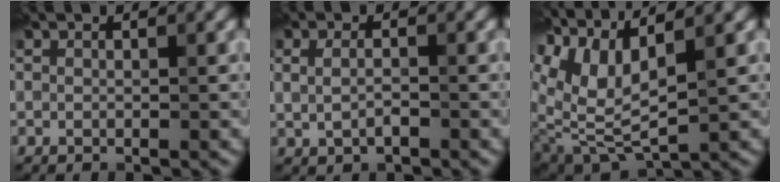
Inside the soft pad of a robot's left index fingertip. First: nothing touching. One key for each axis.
{"total": 1.8, "fx": -0.1, "fy": 0.9, "fz": 1.5, "tx": -0.039, "ty": 0.004, "tz": 0.001}
{"total": 6.6, "fx": 4.0, "fy": 2.2, "fz": 4.8, "tx": -0.119, "ty": -0.001, "tz": 0.083}